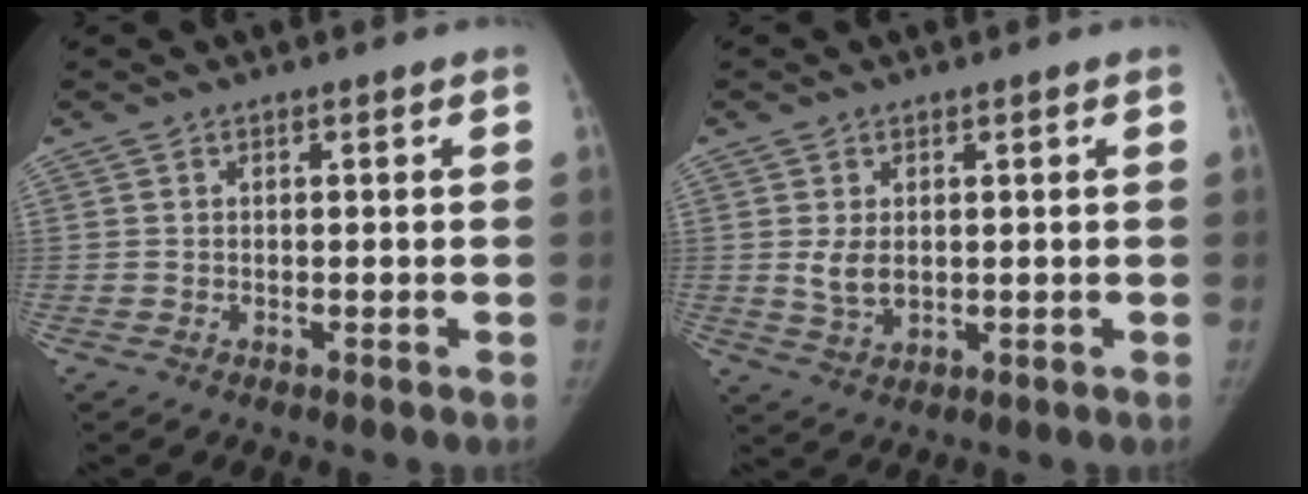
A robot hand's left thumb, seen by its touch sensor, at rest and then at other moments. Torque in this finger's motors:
{"motor_torque": [0.06, 0.10, 0.53, -0.42, 0.02]}